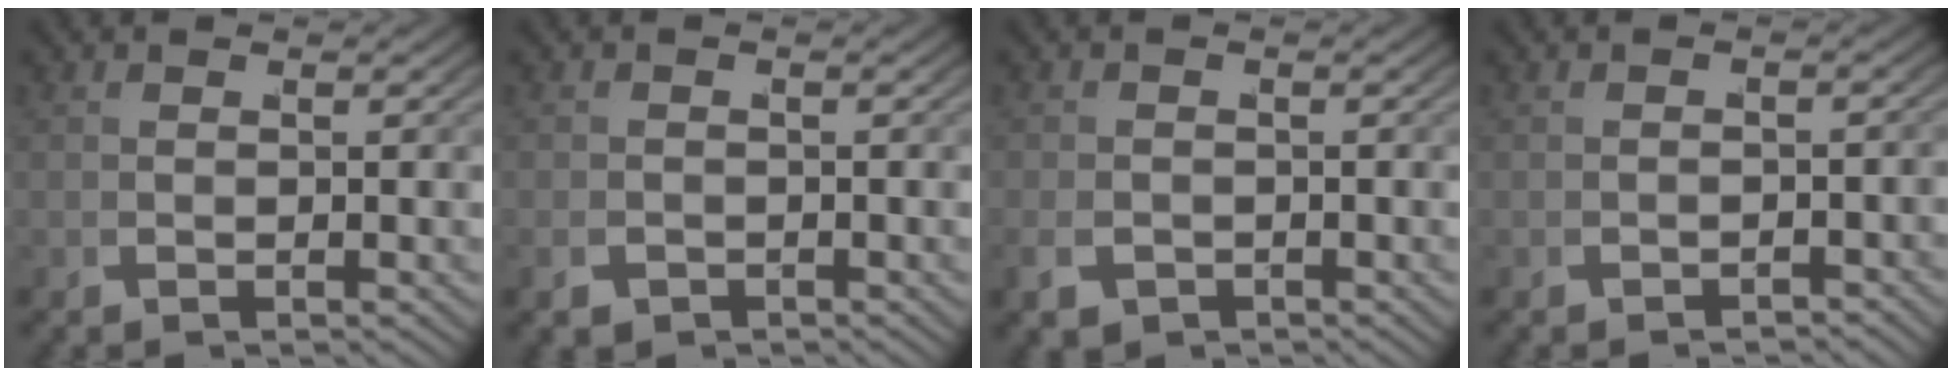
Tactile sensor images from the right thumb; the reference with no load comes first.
{"total": 1.4, "force": [-1.1, 0.9, 0.2], "torque": [-0.005, -0.005, -0.017]}
{"total": 2.3, "force": [-1.4, 1.6, 0.8], "torque": [-0.020, -0.010, -0.020]}
{"total": 1.7, "force": [-1.7, 0.0, 0.1], "torque": [0.004, -0.002, -0.027]}